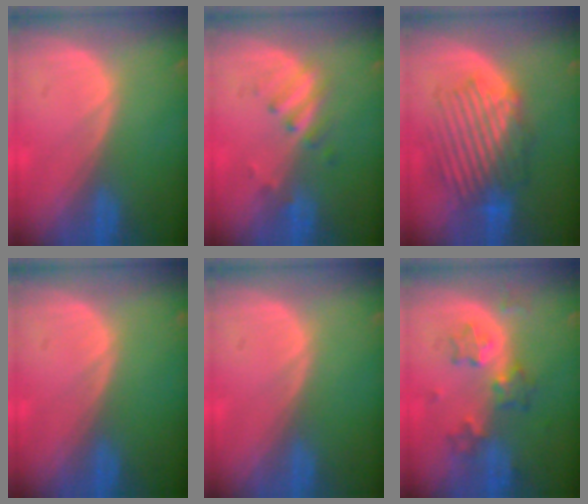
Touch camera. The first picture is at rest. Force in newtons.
{"total": 3.5, "press": 3.2, "slide": 1.3}
{"total": 8.9, "press": 8.6, "slide": 2.2}
{"total": 0.0}
{"total": 0.0}
{"total": 5.8, "press": 5.7, "slide": 1.2}